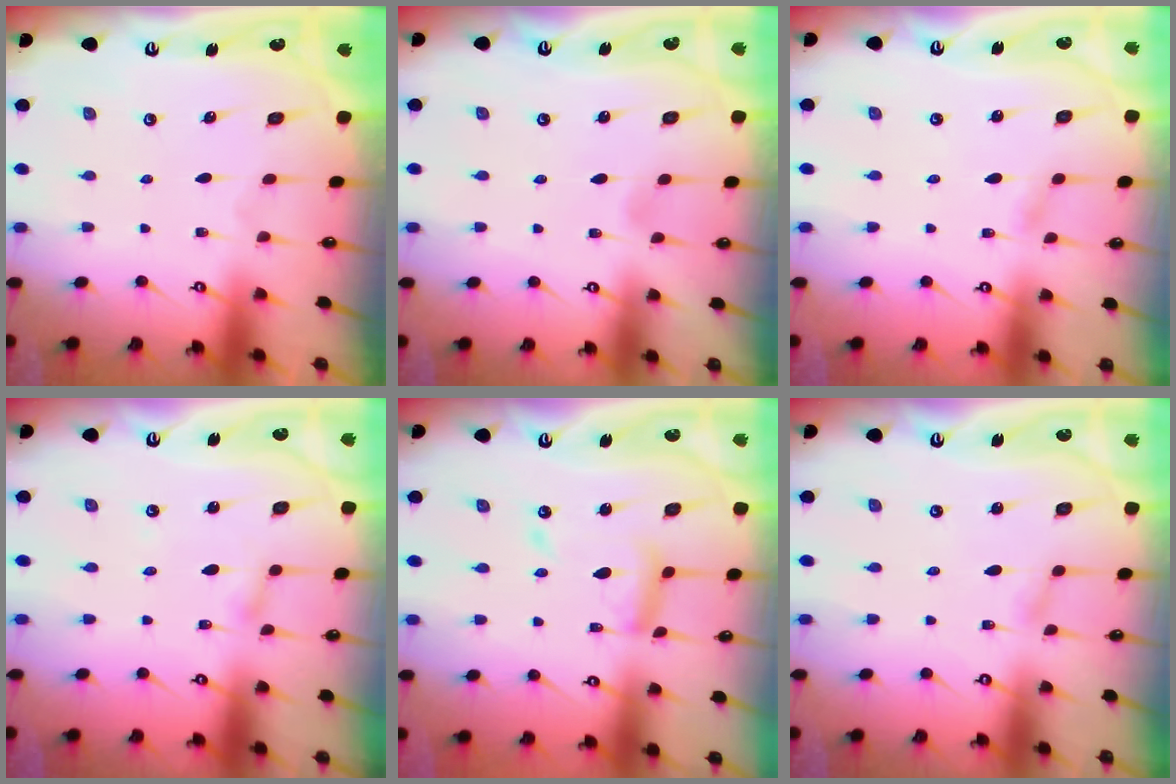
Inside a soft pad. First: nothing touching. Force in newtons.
{"total": 3.1, "press": 3.0, "slide": 0.4}
{"total": 1.9, "press": 1.8, "slide": 0.2}
{"total": 1.7, "press": 1.7, "slide": 0.2}
{"total": 12.2, "press": 12.1, "slide": 1.1}
{"total": 1.1, "press": 1.1, "slide": 0.1}